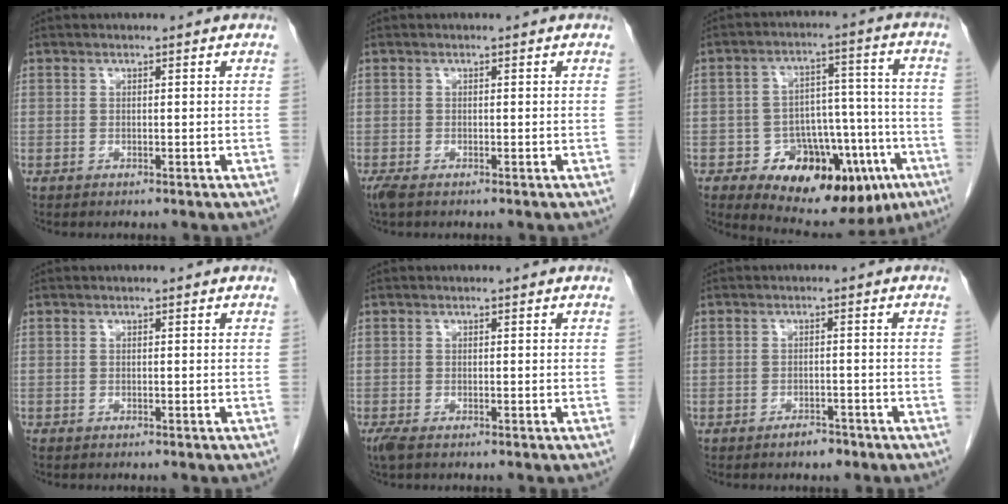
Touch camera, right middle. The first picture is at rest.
{"total": 2.0, "force": [-1.4, 0.6, 1.3], "torque": [-0.031, -0.009, -0.025]}
{"total": 17.8, "force": [-9.0, 9.3, 12.2], "torque": [-0.148, 0.040, -0.119]}
{"total": 0.0}
{"total": 2.0, "force": [-1.4, 0.6, 1.3], "torque": [-0.033, -0.009, -0.025]}
{"total": 2.3, "force": [-1.8, 0.9, 1.1], "torque": [-0.019, 0.001, -0.024]}